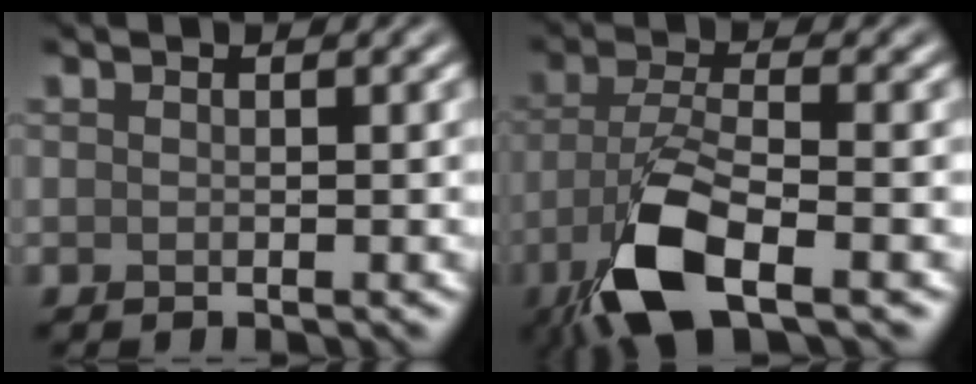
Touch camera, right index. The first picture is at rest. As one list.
[{"total": 7.9, "force": [-4.1, 2.6, 6.3], "torque": [-0.132, -0.008, -0.089]}]